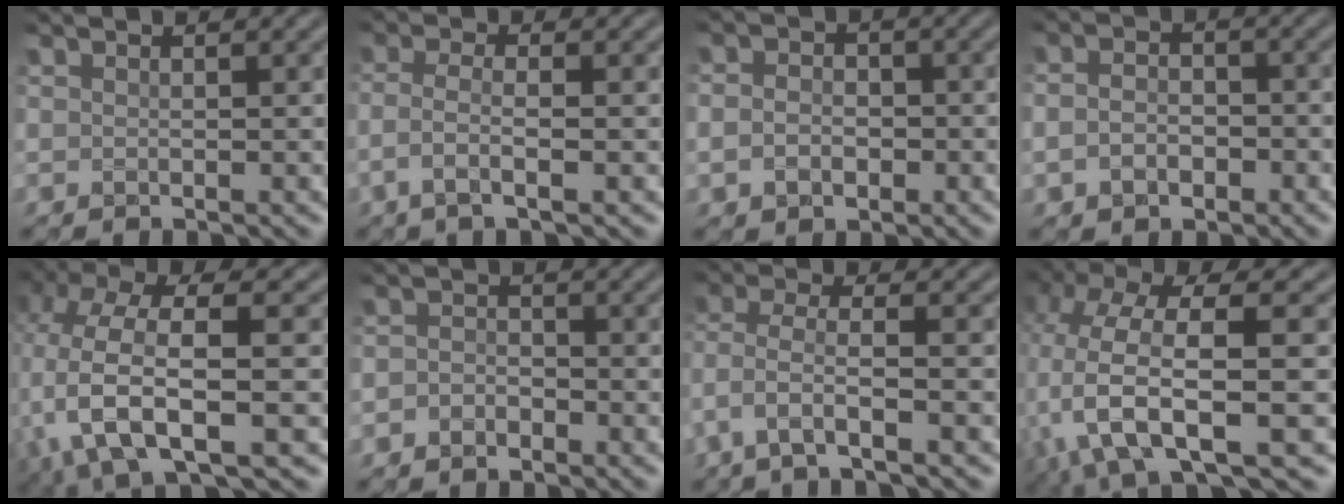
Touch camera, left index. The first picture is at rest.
{"total": 2.9, "force": [-0.9, 0.8, 2.6], "torque": [-0.051, 0.000, -0.028]}
{"total": 2.6, "force": [-0.6, 2.0, 1.5], "torque": [-0.026, -0.001, -0.019]}
{"total": 2.7, "force": [-0.9, 1.9, 1.7], "torque": [-0.034, -0.001, -0.022]}
{"total": 9.2, "force": [-1.7, 4.1, 8.0], "torque": [-0.166, -0.002, -0.032]}
{"total": 1.6, "force": [-0.9, 1.1, 0.7], "torque": [-0.013, 0.002, -0.021]}
{"total": 4.0, "force": [-2.3, 1.0, 3.2], "torque": [-0.074, -0.002, -0.050]}
{"total": 10.2, "force": [-2.0, 4.4, 9.0], "torque": [-0.182, -0.003, -0.034]}